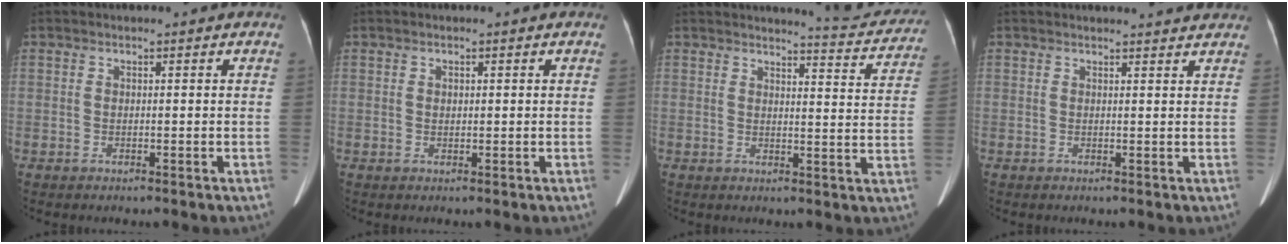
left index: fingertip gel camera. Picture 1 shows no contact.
{"total": 0.8, "force": [0.1, 0.7, 0.5], "torque": [-0.013, -0.001, 0.004]}
{"total": 8.8, "force": [8.7, 0.3, 0.9], "torque": [-0.005, -0.036, 0.088]}
{"total": 5.3, "force": [5.2, 0.4, 1.1], "torque": [-0.013, 0.008, 0.046]}